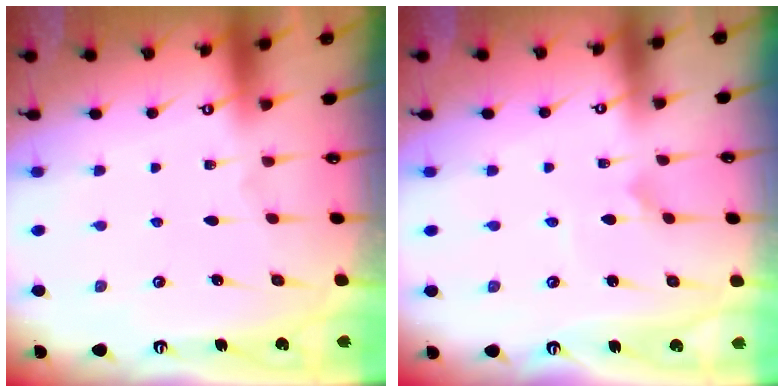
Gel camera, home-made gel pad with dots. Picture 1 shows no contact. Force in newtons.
{"total": 2.3, "press": 2.3, "slide": 0.2}